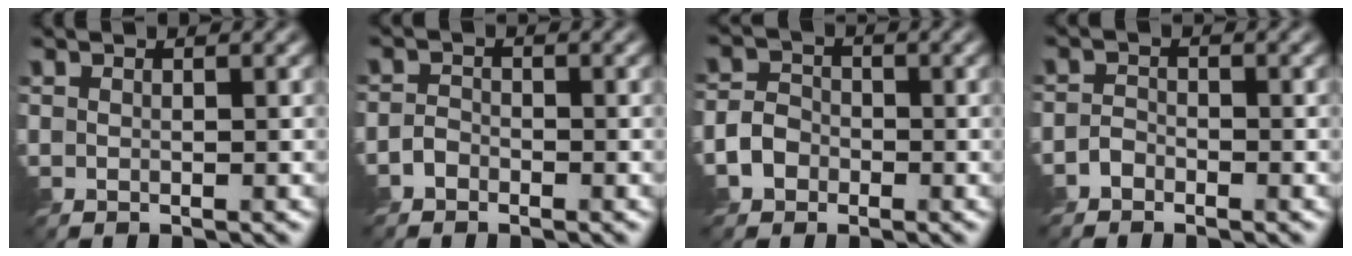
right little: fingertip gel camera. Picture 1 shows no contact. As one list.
[{"total": 1.3, "force": [-1.0, 0.8, 0.4], "torque": [-0.005, 0.004, -0.024]}, {"total": 2.7, "force": [-1.2, 2.2, 1.1], "torque": [-0.018, 0.003, -0.027]}, {"total": 1.3, "force": [-1.1, 0.7, 0.4], "torque": [-0.005, 0.004, -0.027]}]